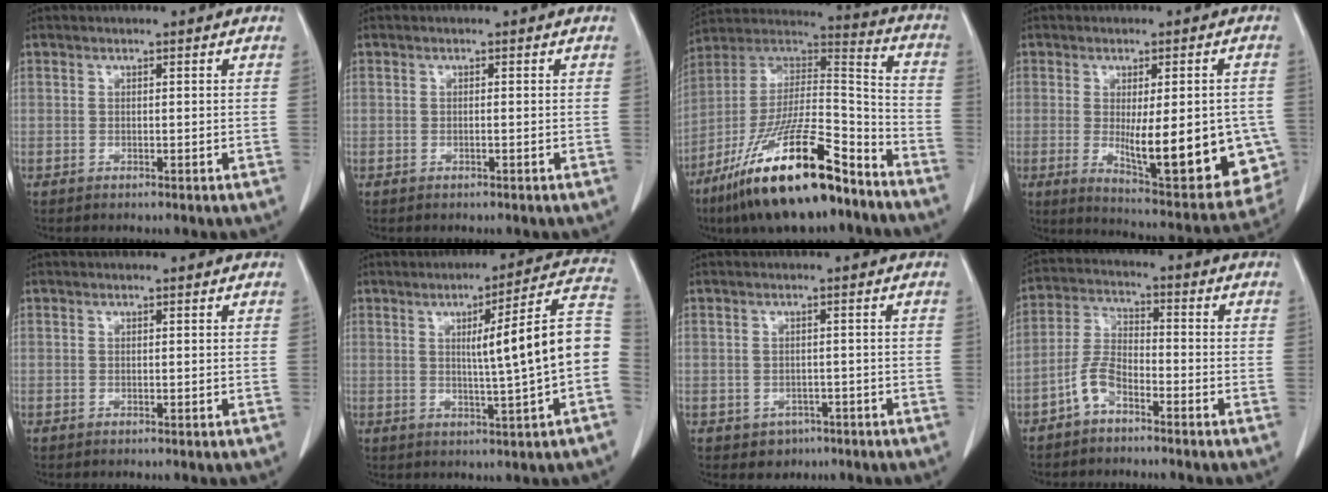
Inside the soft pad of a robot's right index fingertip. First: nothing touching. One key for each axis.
{"total": 0.0}
{"total": 24.5, "fx": -16.4, "fy": 4.7, "fz": 17.6, "tx": -0.307, "ty": -0.010, "tz": -0.284}
{"total": 19.1, "fx": -3.4, "fy": 5.2, "fz": 18.0, "tx": -0.183, "ty": -0.017, "tz": -0.020}
{"total": 0.0}
{"total": 13.7, "fx": -0.3, "fy": -0.5, "fz": 13.7, "tx": -0.177, "ty": 0.021, "tz": -0.009}
{"total": 2.8, "fx": -1.5, "fy": 2.3, "fz": 0.6, "tx": -0.005, "ty": 0.008, "tz": -0.013}
{"total": 5.5, "fx": -3.6, "fy": 2.3, "fz": 3.5, "tx": -0.083, "ty": 0.014, "tz": -0.076}